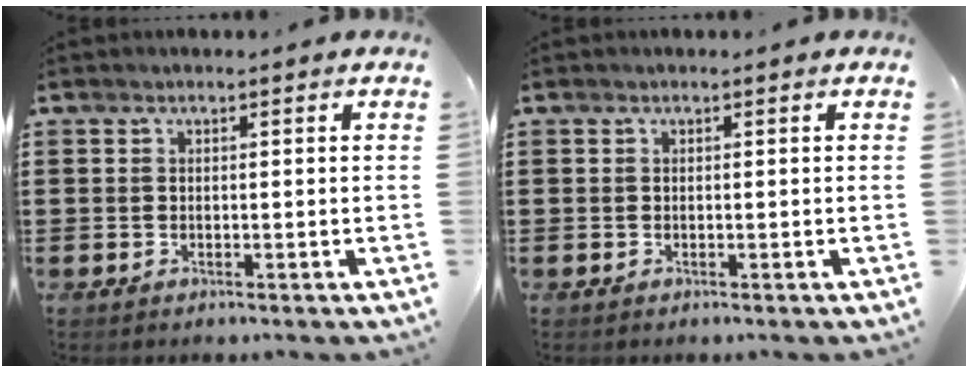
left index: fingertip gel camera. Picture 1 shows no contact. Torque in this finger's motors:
{"motor_torque": [0.00, 0.00, -0.01, 0.00]}